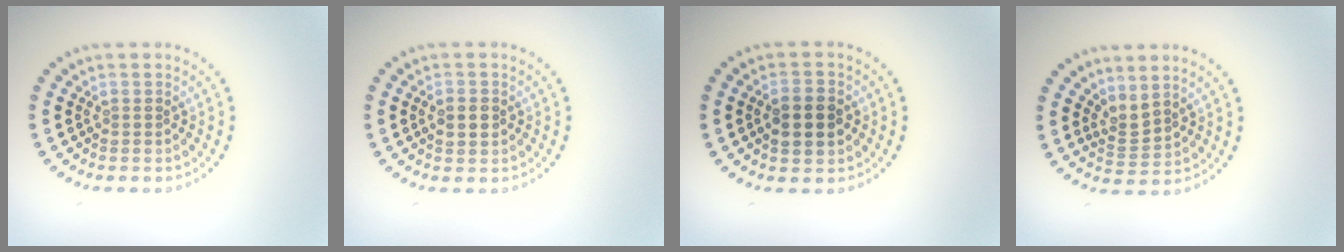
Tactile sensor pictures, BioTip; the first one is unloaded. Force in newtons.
{"total": 2.2, "press": 2.2, "slide": 0.2}
{"total": 3.7, "press": 3.7, "slide": 0.2}
{"total": 2.0, "press": 1.4, "slide": 1.4}